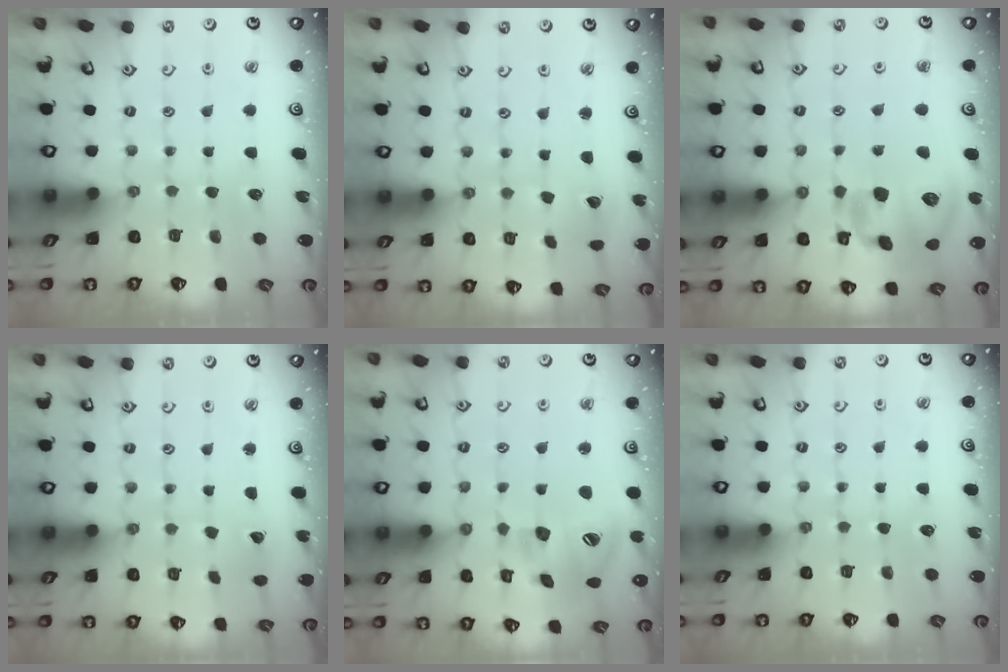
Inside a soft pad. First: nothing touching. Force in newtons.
{"total": 2.3, "press": 2.3, "slide": 0.3}
{"total": 16.8, "press": 16.7, "slide": 2.3}
{"total": 2.3, "press": 2.3, "slide": 0.1}
{"total": 18.0, "press": 17.9, "slide": 2.5}
{"total": 0.0}